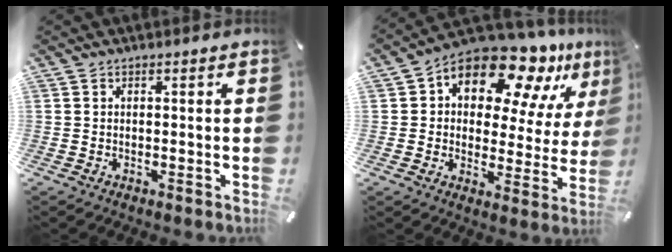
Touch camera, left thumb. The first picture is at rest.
{"total": 15.3, "force": [10.9, 7.3, 7.8], "torque": [-0.128, -0.090, 0.186]}